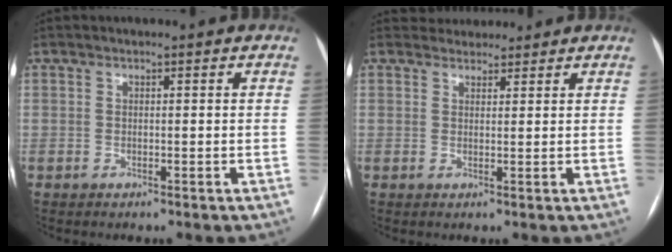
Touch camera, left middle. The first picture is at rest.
{"total": 3.3, "force": [3.0, 1.2, -0.2], "torque": [0.008, 0.017, 0.044]}